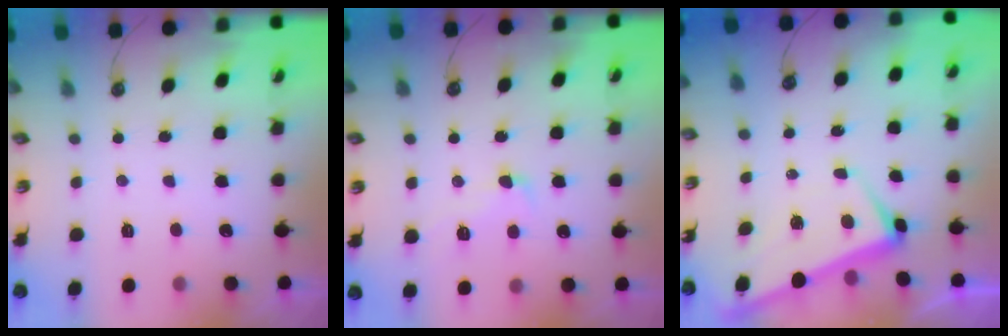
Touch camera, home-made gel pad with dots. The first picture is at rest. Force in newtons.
{"total": 1.8, "press": 1.6, "slide": 0.8}
{"total": 1.9, "press": 1.8, "slide": 0.6}